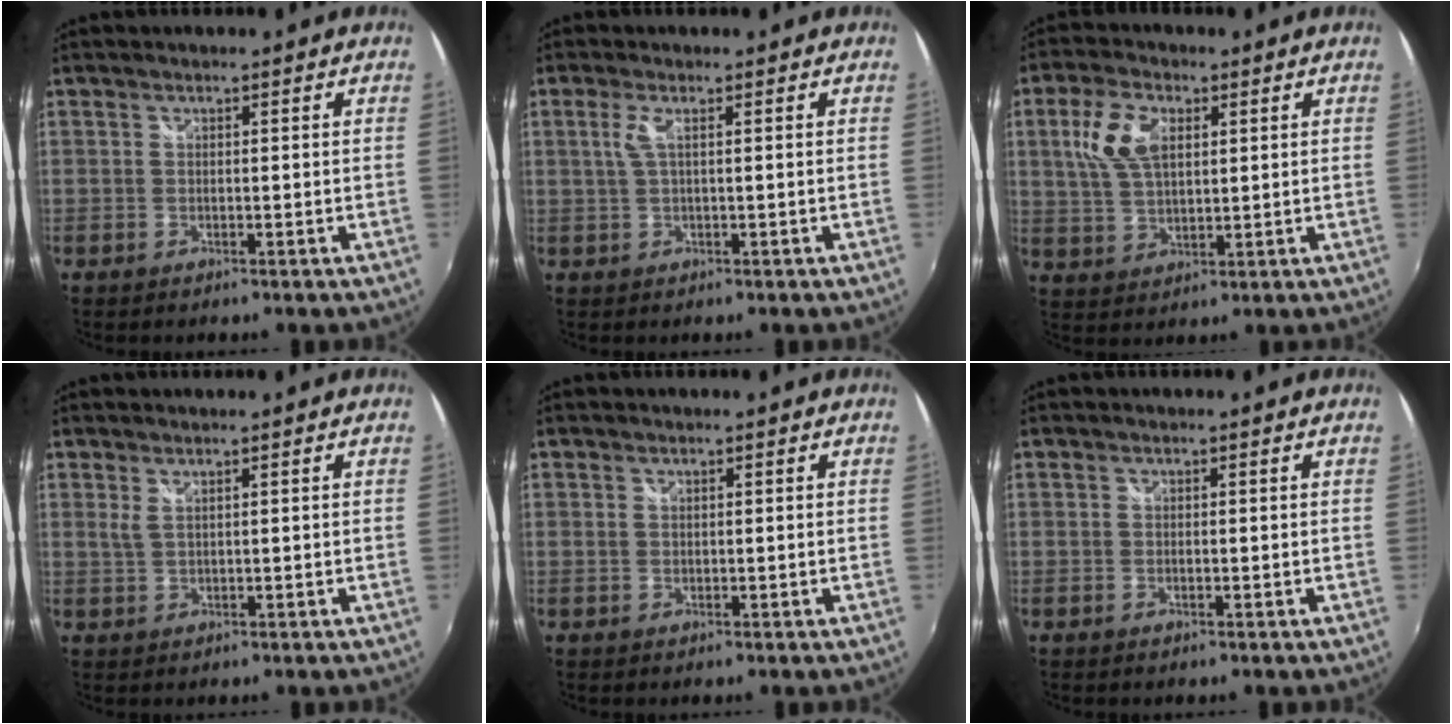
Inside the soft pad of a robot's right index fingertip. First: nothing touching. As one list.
[{"total": 2.3, "force": [0.3, -0.1, 2.3], "torque": [-0.044, 0.001, 0.006]}, {"total": 8.9, "force": [2.7, 4.9, 6.9], "torque": [-0.143, 0.014, 0.056]}, {"total": 1.1, "force": [0.6, 0.0, 1.0], "torque": [-0.018, 0.001, 0.012]}, {"total": 0.0}, {"total": 0.0}]